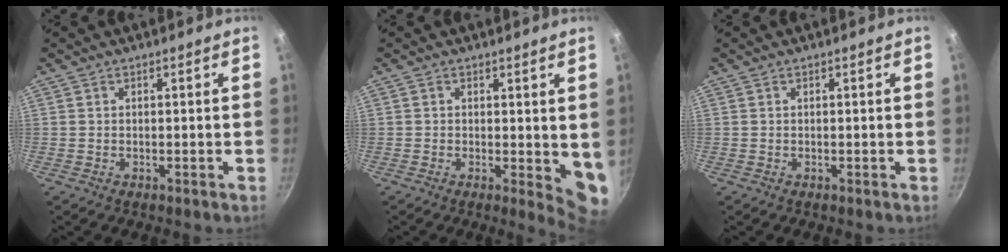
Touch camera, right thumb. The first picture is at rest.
{"total": 6.0, "force": [0.5, 2.7, 5.3], "torque": [-0.052, -0.016, 0.004]}
{"total": 0.0}